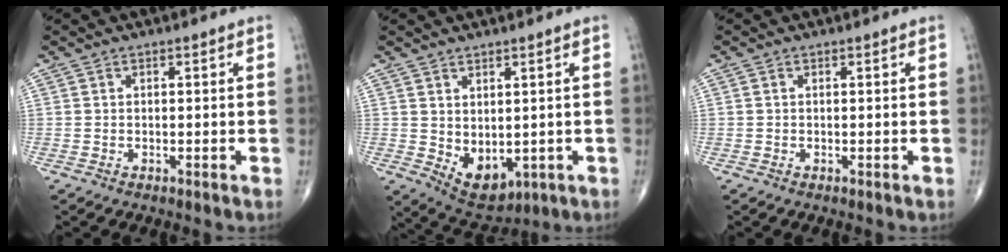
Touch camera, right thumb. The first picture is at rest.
{"total": 7.2, "force": [-0.4, 4.4, 5.7], "torque": [-0.066, -0.010, 0.021]}
{"total": 0.0}